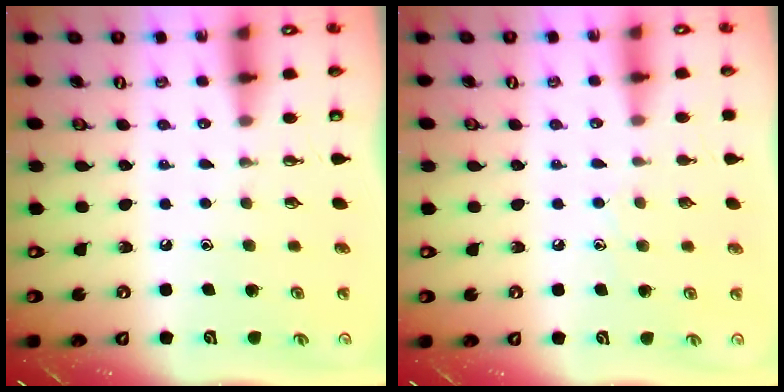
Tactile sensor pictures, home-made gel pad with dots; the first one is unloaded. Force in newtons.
{"total": 5.9, "press": 5.9, "slide": 0.6}